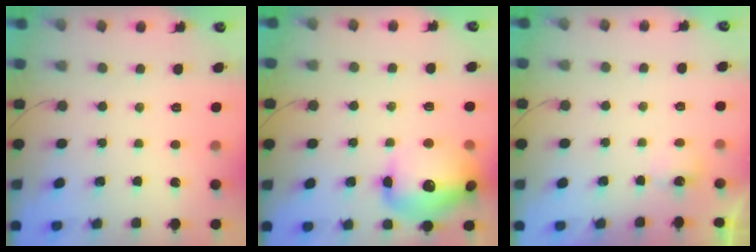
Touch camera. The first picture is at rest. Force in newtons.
{"total": 17.8, "press": 17.6, "slide": 2.3}
{"total": 2.4, "press": 2.3, "slide": 0.6}